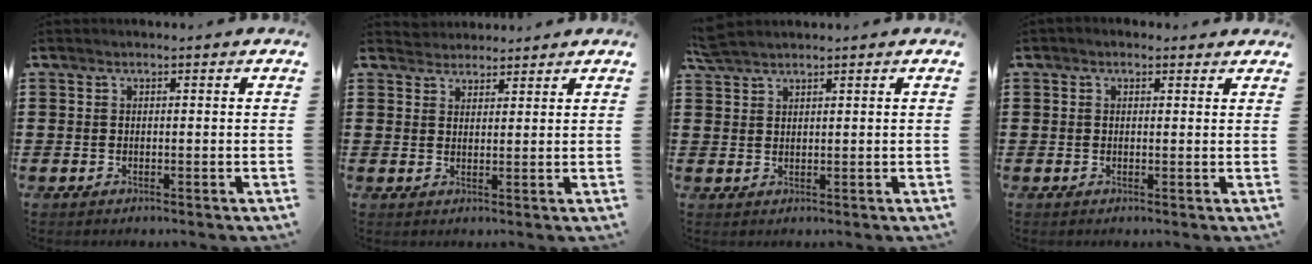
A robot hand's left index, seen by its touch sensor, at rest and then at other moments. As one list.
[{"total": 2.2, "force": [2.0, 0.6, -0.4], "torque": [0.001, 0.003, 0.041]}, {"total": 2.2, "force": [2.1, 0.2, 0.8], "torque": [-0.021, 0.001, 0.041]}, {"total": 0.9, "force": [0.4, 0.6, 0.4], "torque": [-0.011, 0.006, 0.006]}]